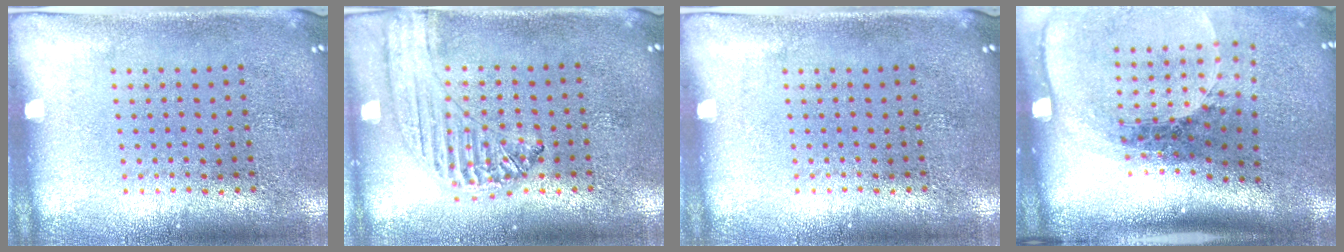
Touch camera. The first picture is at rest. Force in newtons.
{"total": 1.3, "press": 1.3, "slide": 0.2}
{"total": 0.0}
{"total": 2.4, "press": 1.7, "slide": 1.7}